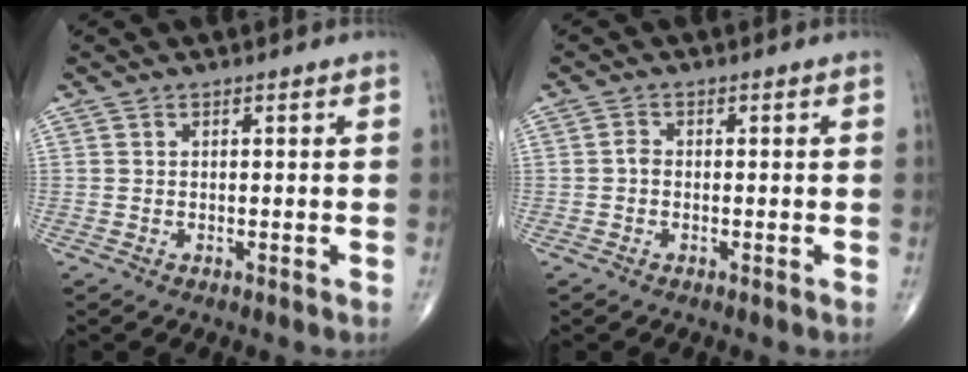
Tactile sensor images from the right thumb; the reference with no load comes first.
{"total": 1.3, "force": [-0.3, 0.9, 0.8], "torque": [-0.011, 0.003, -0.009]}